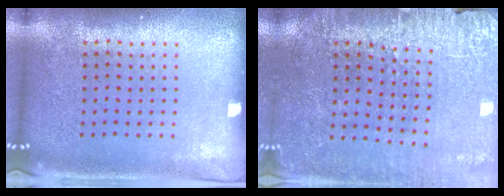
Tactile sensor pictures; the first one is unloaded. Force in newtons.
{"total": 2.9, "press": 2.9, "slide": 0.4}